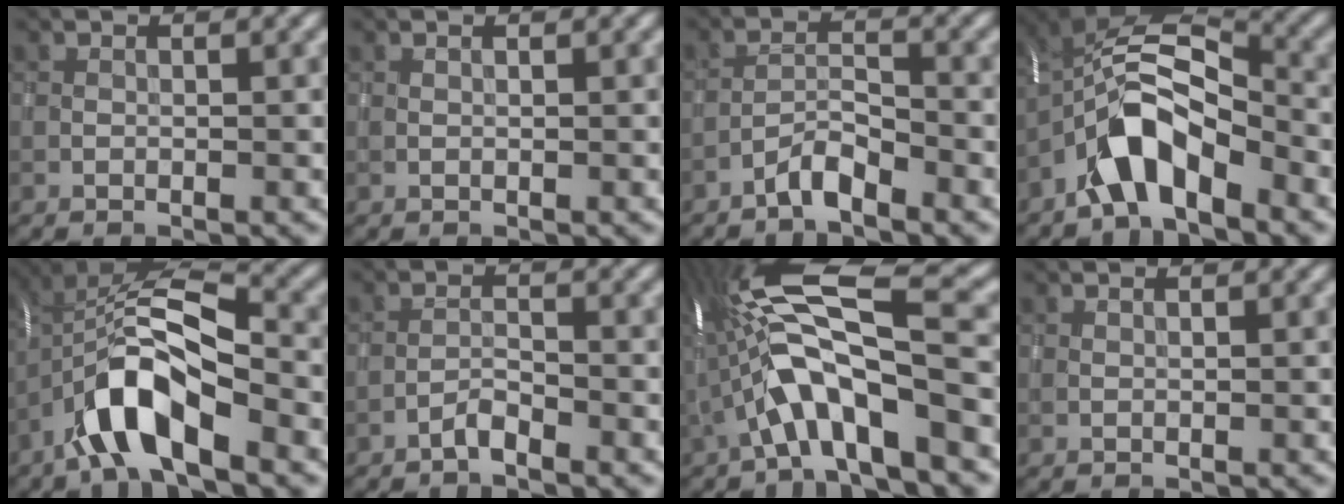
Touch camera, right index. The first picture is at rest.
{"total": 0.0}
{"total": 2.4, "force": [-1.9, 0.5, 1.4], "torque": [-0.026, 0.010, -0.040]}
{"total": 6.8, "force": [-3.7, 2.8, 4.9], "torque": [-0.089, 0.009, -0.074]}
{"total": 9.4, "force": [-4.1, 3.5, 7.7], "torque": [-0.143, 0.015, -0.079]}
{"total": 1.3, "force": [-1.1, 0.2, 0.6], "torque": [-0.012, 0.006, -0.025]}
{"total": 11.9, "force": [-2.2, 2.9, 11.3], "torque": [-0.207, 0.025, -0.034]}
{"total": 0.0}